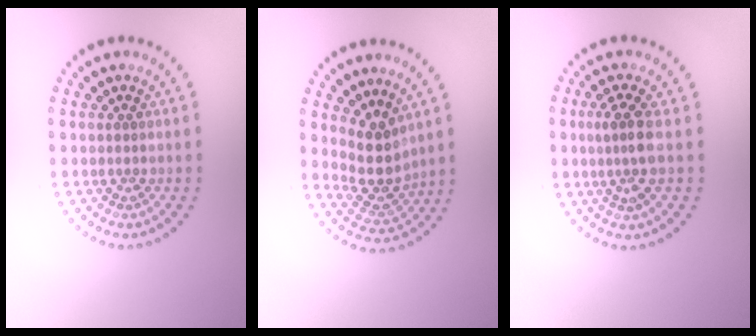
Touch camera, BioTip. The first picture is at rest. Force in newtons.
{"total": 3.5, "press": 2.7, "slide": 2.2}
{"total": 2.9, "press": 2.4, "slide": 1.6}